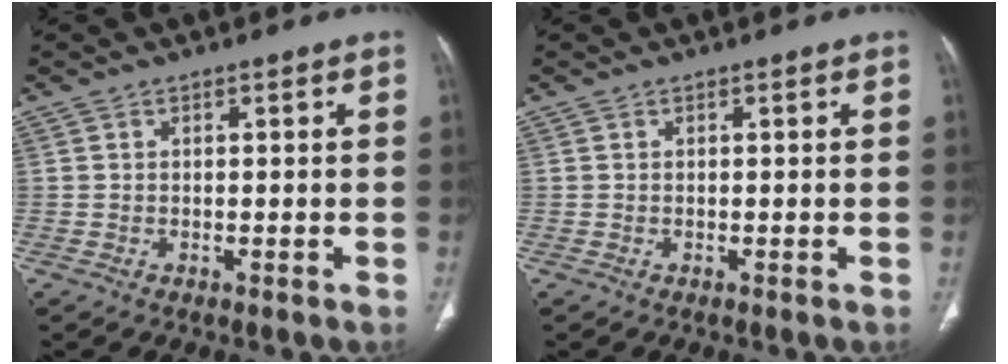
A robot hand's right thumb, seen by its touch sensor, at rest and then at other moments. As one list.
[{"total": 0.0}]